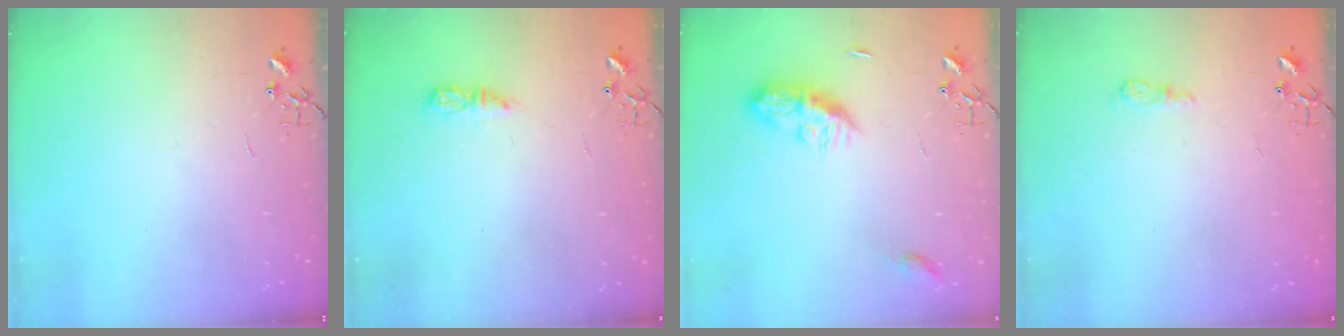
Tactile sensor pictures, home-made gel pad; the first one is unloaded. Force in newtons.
{"total": 5.6, "press": 5.5, "slide": 0.7}
{"total": 8.9, "press": 8.9, "slide": 0.2}
{"total": 6.9, "press": 6.8, "slide": 0.8}